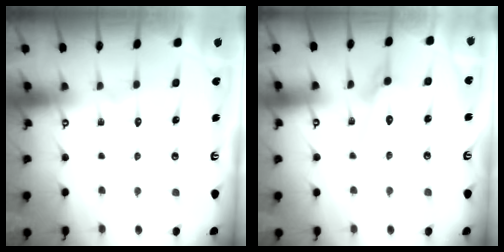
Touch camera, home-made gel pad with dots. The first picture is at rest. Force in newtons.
{"total": 3.3, "press": 3.3, "slide": 0.3}